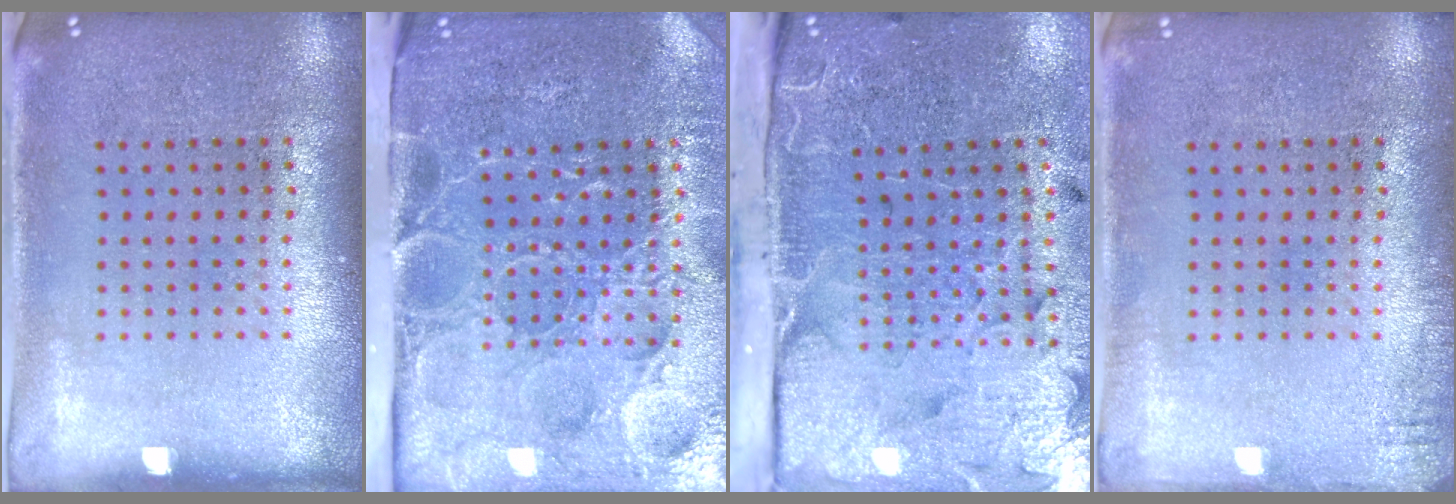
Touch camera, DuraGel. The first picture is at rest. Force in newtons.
{"total": 5.1, "press": 4.3, "slide": 2.8}
{"total": 5.1, "press": 3.9, "slide": 3.3}
{"total": 1.3, "press": 1.3, "slide": 0.1}